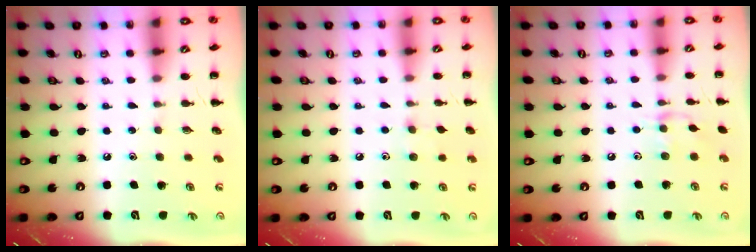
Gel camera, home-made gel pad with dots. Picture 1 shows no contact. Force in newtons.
{"total": 5.2, "press": 4.9, "slide": 1.8}
{"total": 7.3, "press": 7.2, "slide": 1.2}